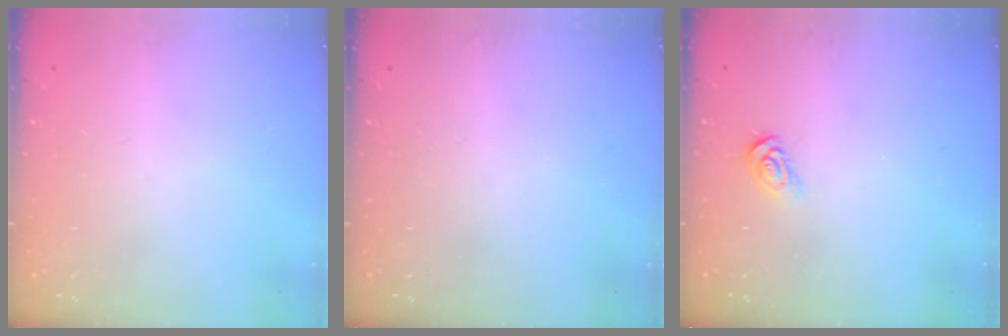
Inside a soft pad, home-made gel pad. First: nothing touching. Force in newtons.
{"total": 0.0}
{"total": 3.1, "press": 3.1, "slide": 0.3}